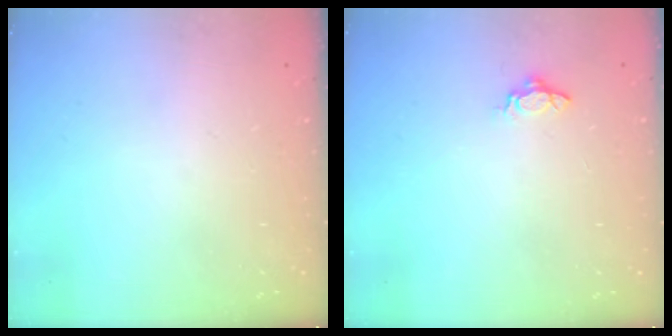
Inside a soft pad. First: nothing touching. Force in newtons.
{"total": 5.2, "press": 5.2, "slide": 0.7}